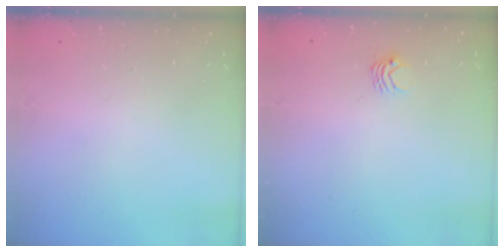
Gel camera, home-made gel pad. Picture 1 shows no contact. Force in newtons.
{"total": 3.0, "press": 3.0, "slide": 0.3}